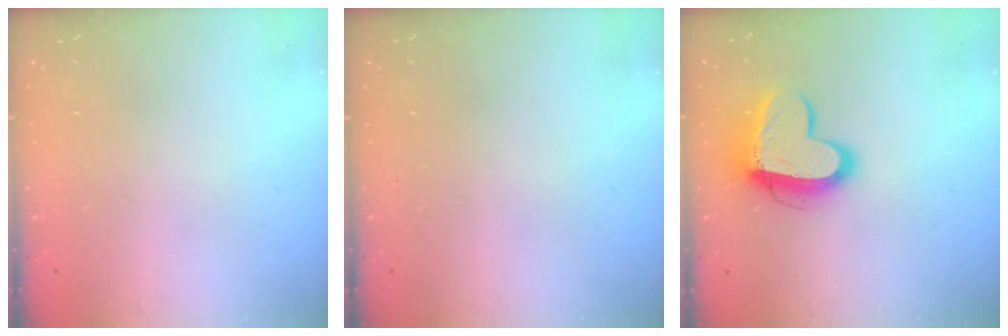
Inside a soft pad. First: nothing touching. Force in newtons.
{"total": 0.0}
{"total": 13.7, "press": 13.6, "slide": 1.3}